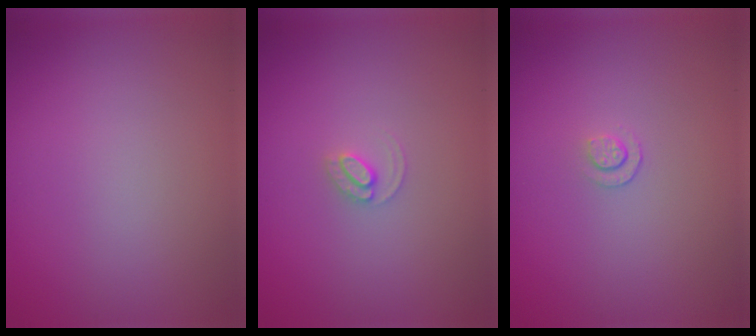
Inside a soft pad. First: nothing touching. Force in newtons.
{"total": 1.2, "press": 1.2, "slide": 0.0}
{"total": 0.8, "press": 0.5, "slide": 0.7}